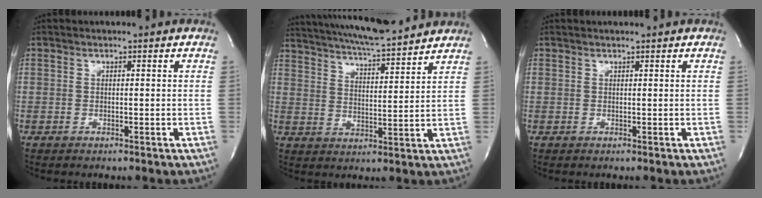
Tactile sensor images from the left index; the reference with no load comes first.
{"total": 16.8, "force": [15.1, 1.7, 7.3], "torque": [-0.131, 0.020, 0.231]}
{"total": 1.3, "force": [1.2, 0.1, 0.5], "torque": [-0.008, 0.012, 0.021]}